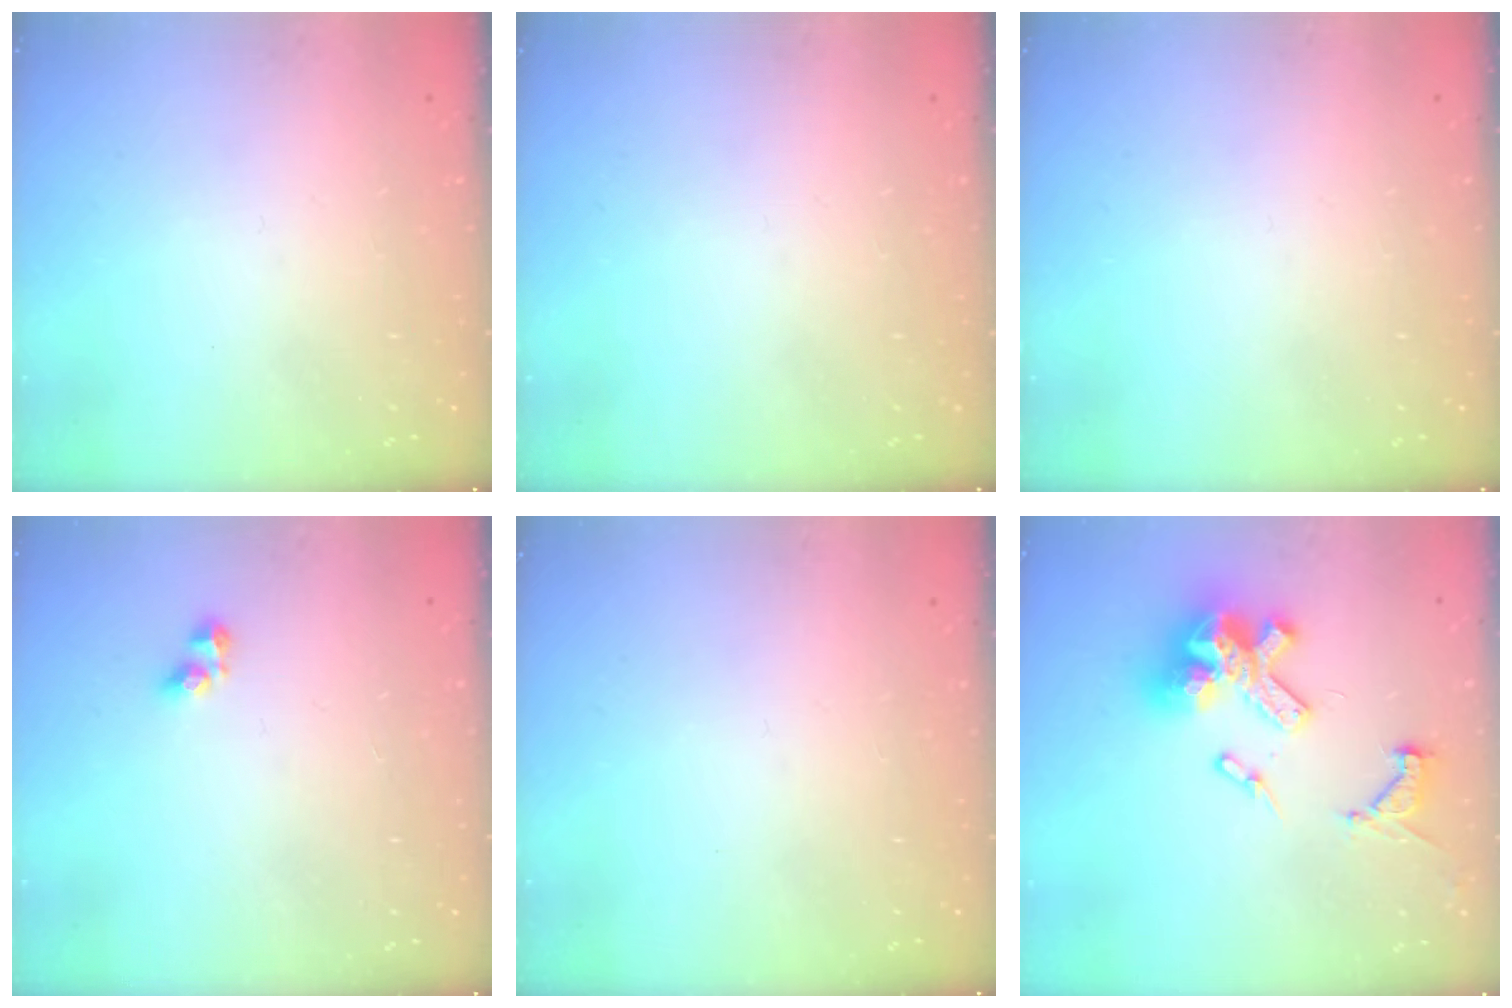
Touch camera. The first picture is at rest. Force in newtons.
{"total": 0.0}
{"total": 0.0}
{"total": 3.1, "press": 3.1, "slide": 0.3}
{"total": 0.0}
{"total": 18.2, "press": 17.7, "slide": 4.0}